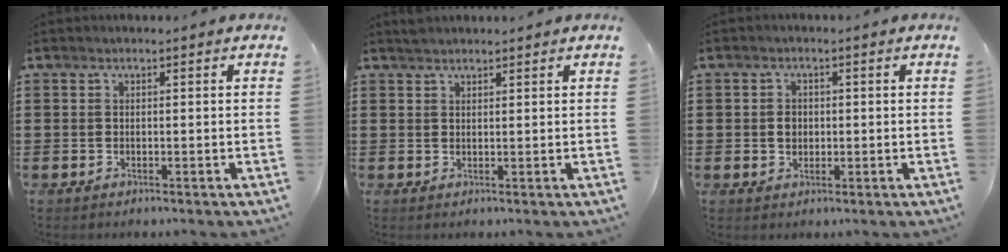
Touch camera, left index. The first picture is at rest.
{"total": 1.4, "force": [1.4, 0.2, 0.3], "torque": [-0.007, 0.000, 0.028]}
{"total": 2.1, "force": [0.0, 1.8, 1.2], "torque": [-0.027, 0.006, -0.001]}